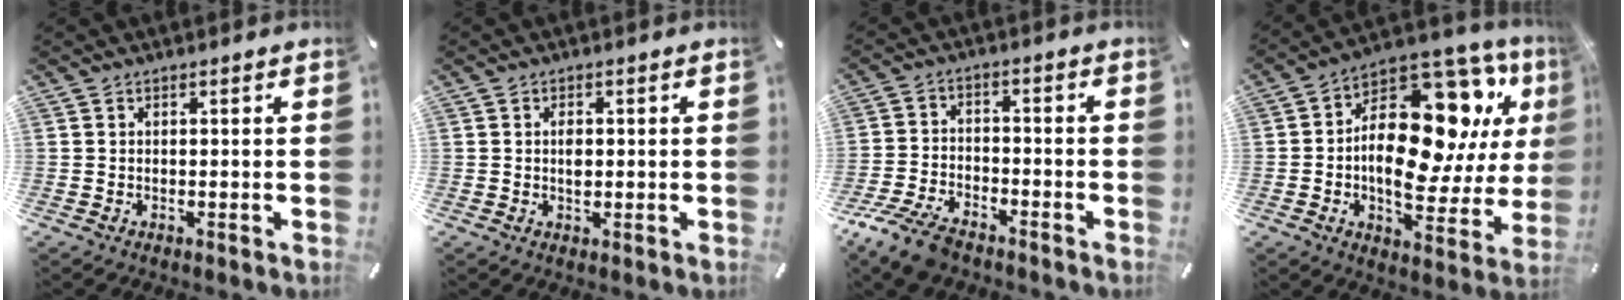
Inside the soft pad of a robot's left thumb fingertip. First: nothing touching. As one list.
[{"total": 2.1, "force": [0.1, 1.2, 1.7], "torque": [-0.028, -0.001, -0.001]}, {"total": 9.1, "force": [-6.9, 4.1, 4.3], "torque": [-0.092, 0.032, -0.131]}, {"total": 24.6, "force": [5.0, 14.3, 19.4], "torque": [-0.292, -0.047, 0.093]}]